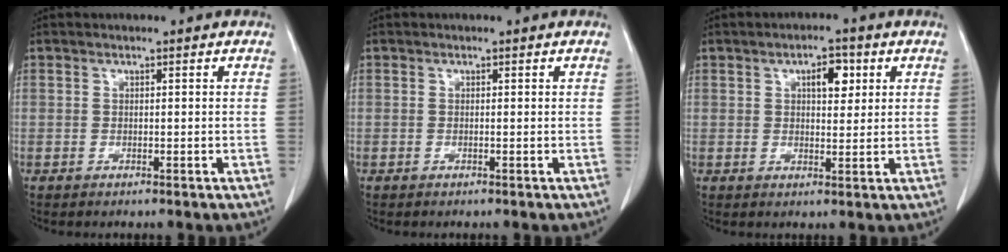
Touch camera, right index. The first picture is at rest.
{"total": 0.0}
{"total": 4.4, "force": [1.7, 1.9, 3.5], "torque": [-0.053, 0.006, 0.024]}